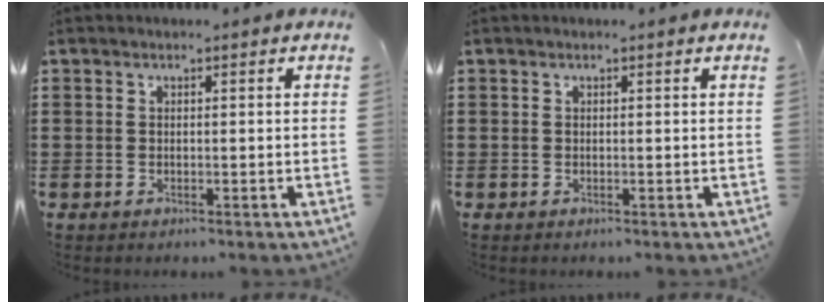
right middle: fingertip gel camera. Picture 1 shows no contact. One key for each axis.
{"total": 0.0}